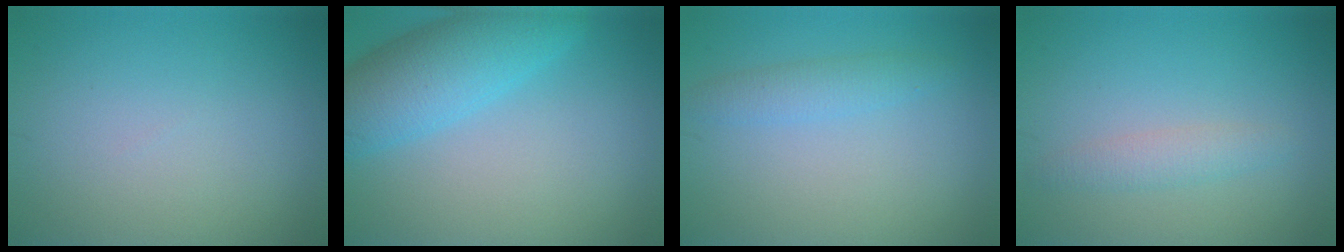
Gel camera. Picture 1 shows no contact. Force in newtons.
{"total": 6.9, "press": 6.9, "slide": 0.2}
{"total": 2.0, "press": 1.9, "slide": 0.2}
{"total": 1.8, "press": 1.8, "slide": 0.1}